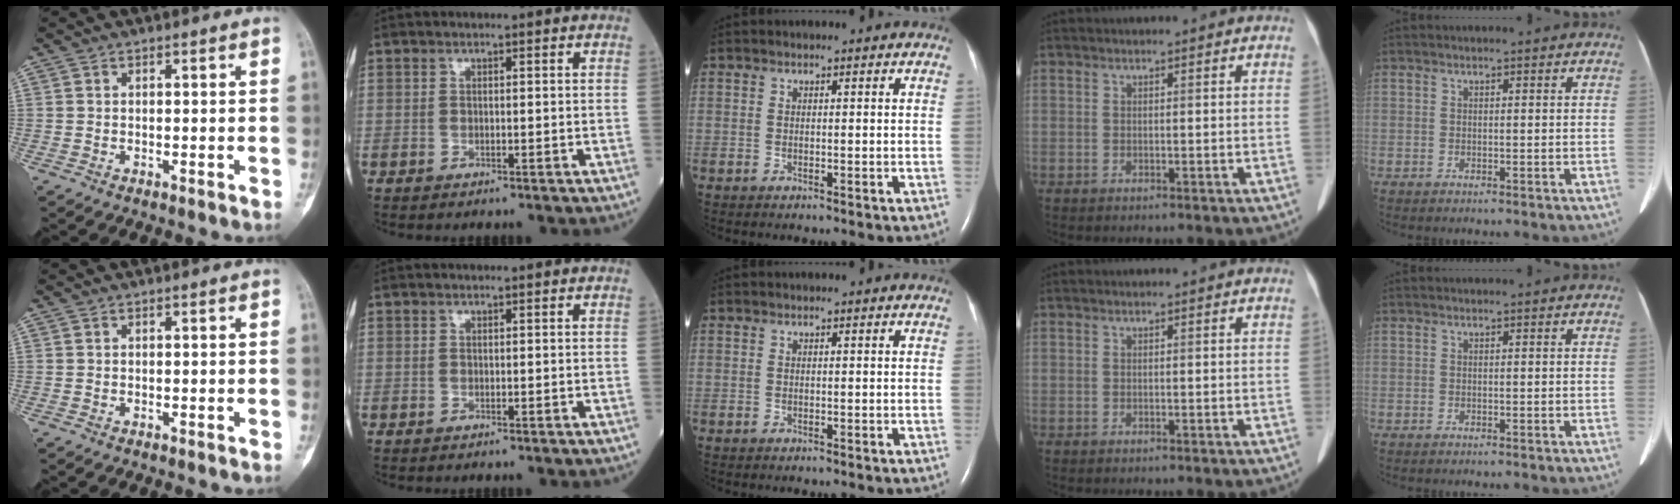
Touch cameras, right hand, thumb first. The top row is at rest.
{}